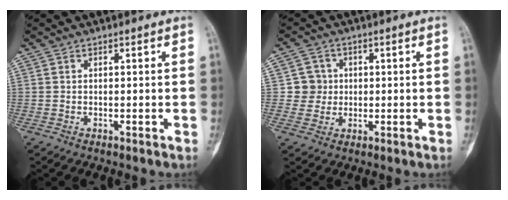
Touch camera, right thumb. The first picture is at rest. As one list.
[{"total": 4.5, "force": [0.4, 4.5, 0.2], "torque": [0.031, 0.008, 0.002]}]